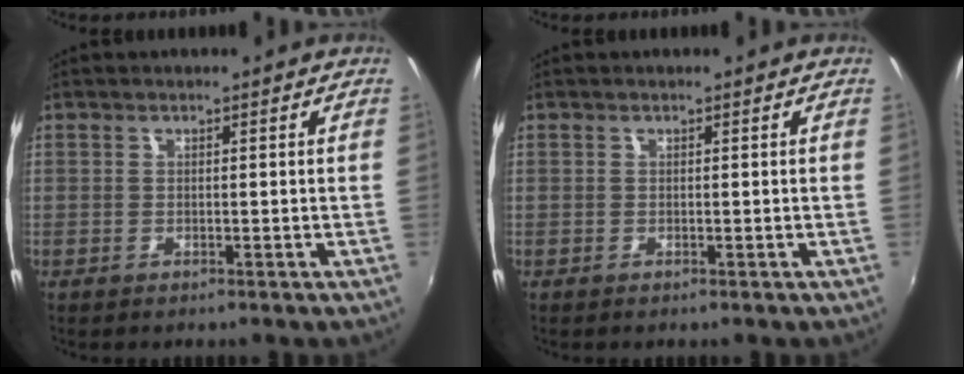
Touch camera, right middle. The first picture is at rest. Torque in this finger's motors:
{"motor_torque": [0.03, -0.15, 0.00, 0.00]}